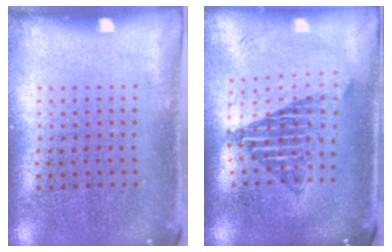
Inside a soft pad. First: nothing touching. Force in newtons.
{"total": 1.6, "press": 1.4, "slide": 0.9}